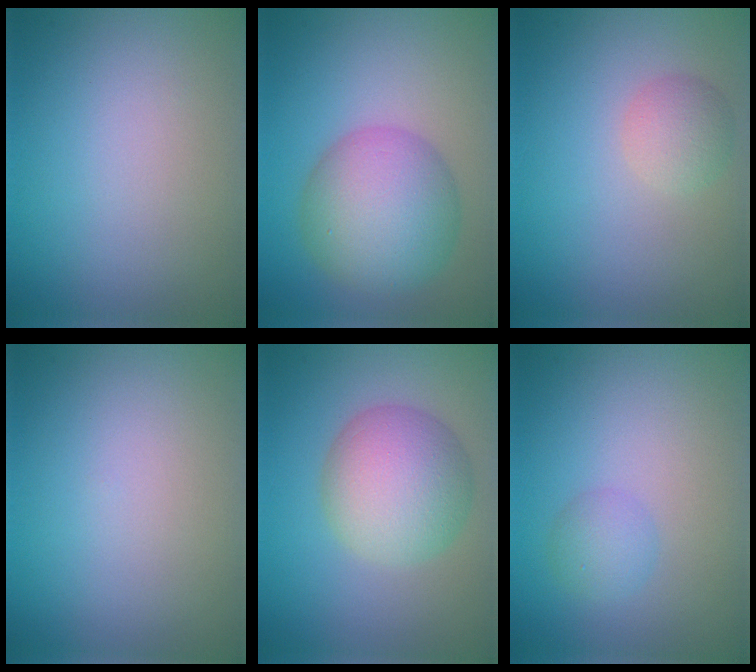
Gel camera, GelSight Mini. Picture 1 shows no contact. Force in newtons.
{"total": 7.9, "press": 7.8, "slide": 0.2}
{"total": 2.2, "press": 2.2, "slide": 0.1}
{"total": 0.0}
{"total": 6.6, "press": 6.6, "slide": 0.3}
{"total": 1.7, "press": 1.7, "slide": 0.0}